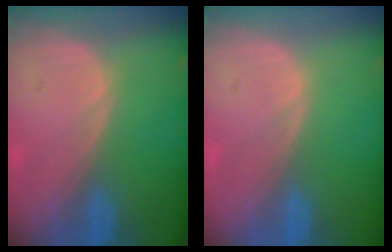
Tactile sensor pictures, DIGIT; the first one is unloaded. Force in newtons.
{"total": 0.0}